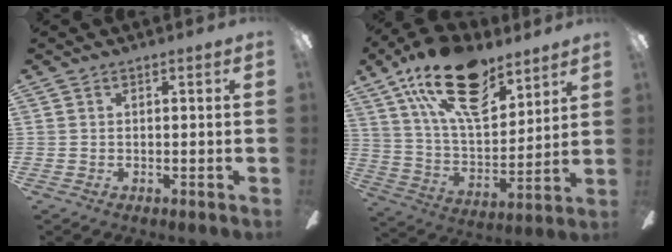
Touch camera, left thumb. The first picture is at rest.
{"total": 22.5, "force": [13.8, 10.6, 14.3], "torque": [-0.257, -0.063, 0.243]}